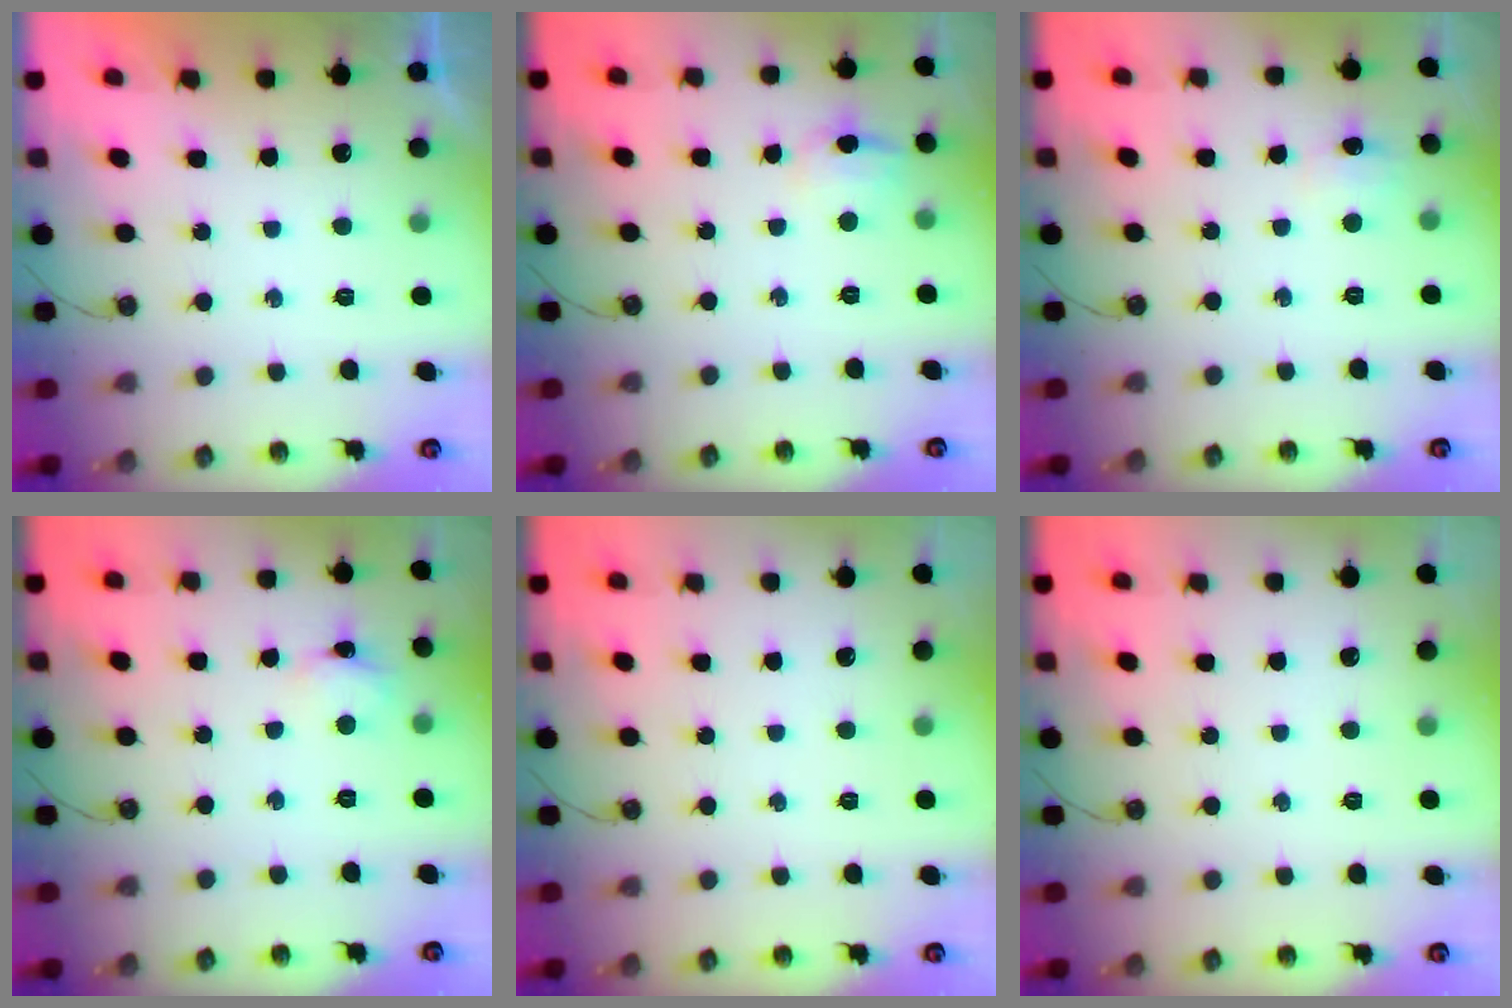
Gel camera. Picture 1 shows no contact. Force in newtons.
{"total": 5.8, "press": 5.6, "slide": 1.8}
{"total": 6.5, "press": 6.4, "slide": 0.9}
{"total": 2.9, "press": 2.9, "slide": 0.2}
{"total": 0.0}
{"total": 0.0}